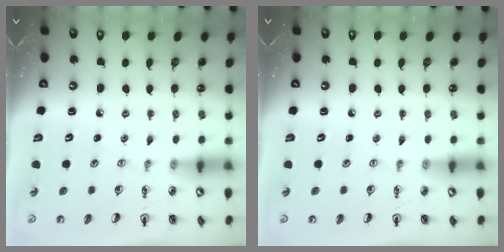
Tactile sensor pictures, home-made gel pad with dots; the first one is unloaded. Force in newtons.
{"total": 0.0}